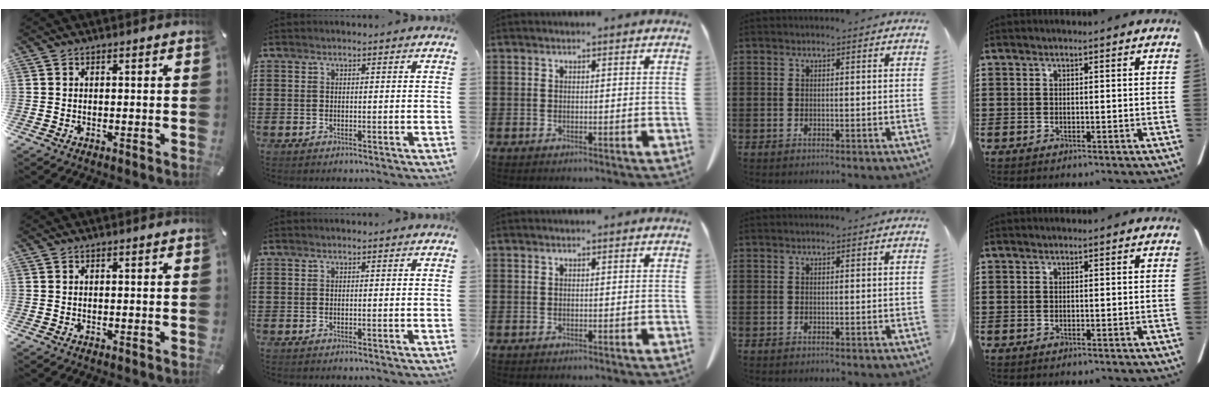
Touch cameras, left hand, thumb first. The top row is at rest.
{}